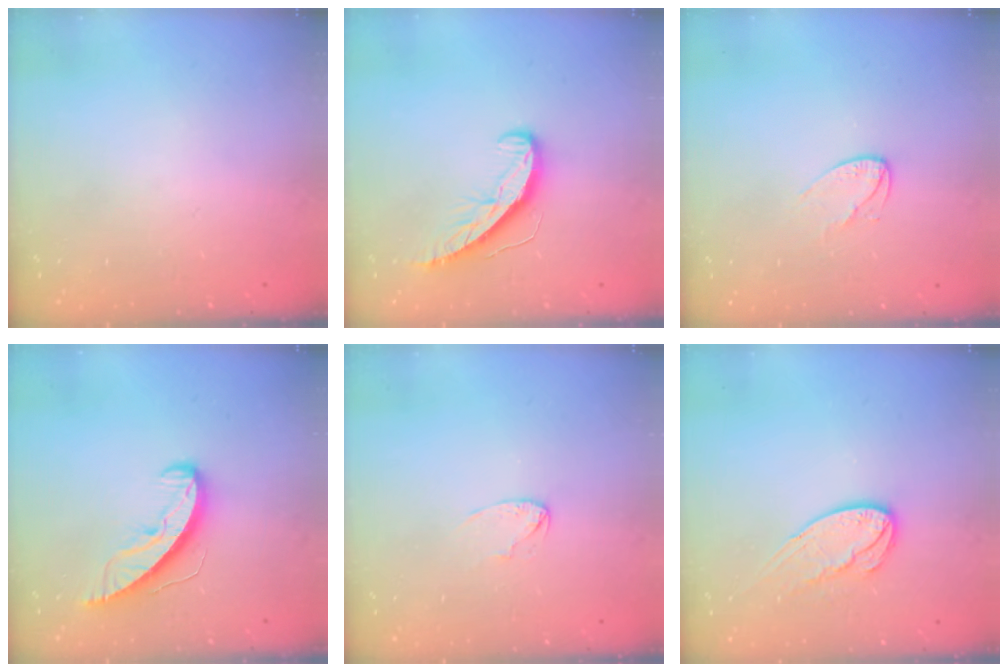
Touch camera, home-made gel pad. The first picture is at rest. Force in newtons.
{"total": 8.5, "press": 8.5, "slide": 0.1}
{"total": 5.3, "press": 5.3, "slide": 0.5}
{"total": 8.9, "press": 8.8, "slide": 0.9}
{"total": 2.5, "press": 2.5, "slide": 0.2}
{"total": 11.3, "press": 11.3, "slide": 1.0}